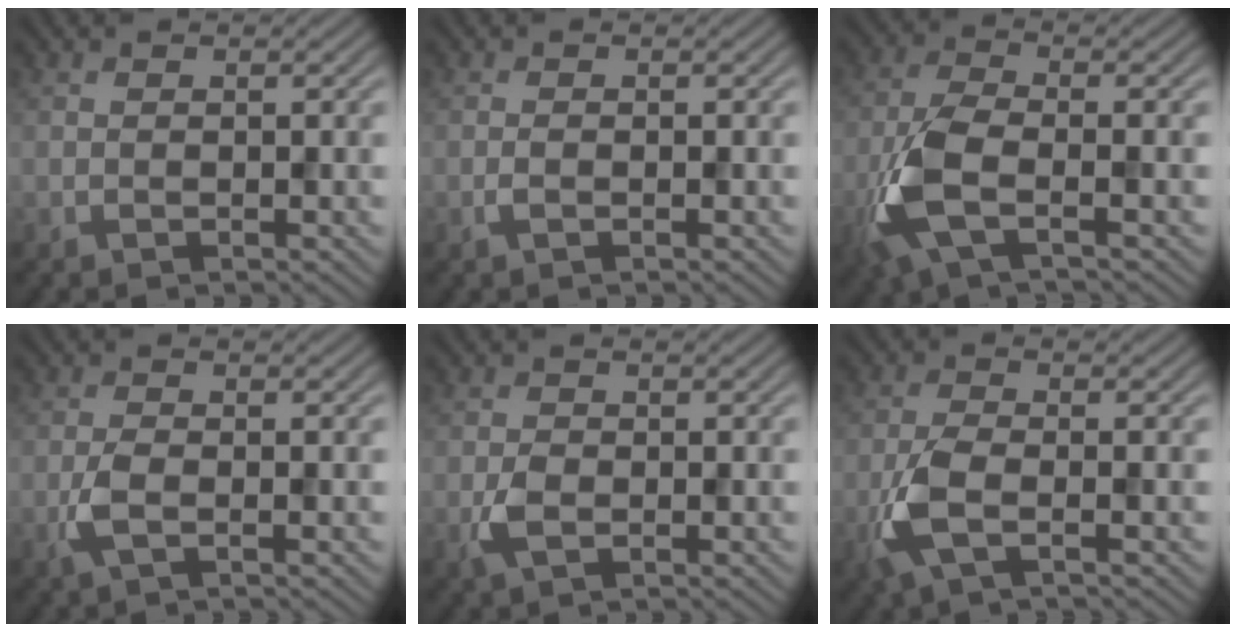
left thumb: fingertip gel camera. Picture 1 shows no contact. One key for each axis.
{"total": 0.8, "fx": -0.3, "fy": 0.3, "fz": 0.7, "tx": -0.017, "ty": 0.002, "tz": -0.008}
{"total": 7.8, "fx": -2.6, "fy": 3.1, "fz": 6.6, "tx": -0.168, "ty": -0.007, "tz": -0.067}
{"total": 2.6, "fx": -0.9, "fy": 1.0, "fz": 2.2, "tx": -0.057, "ty": -0.001, "tz": -0.025}
{"total": 2.3, "fx": -0.6, "fy": 1.4, "fz": 1.7, "tx": -0.037, "ty": -0.002, "tz": -0.014}
{"total": 5.1, "fx": -1.7, "fy": 2.0, "fz": 4.4, "tx": -0.110, "ty": -0.003, "tz": -0.045}